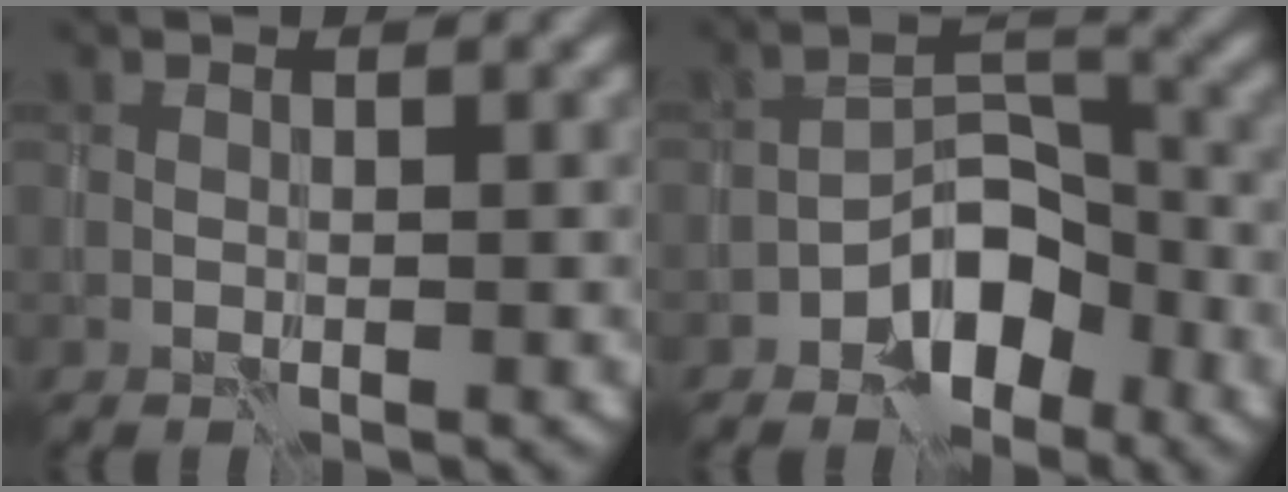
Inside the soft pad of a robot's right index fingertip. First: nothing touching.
{"total": 5.4, "force": [-3.3, 2.9, 3.2], "torque": [-0.033, 0.012, -0.061]}